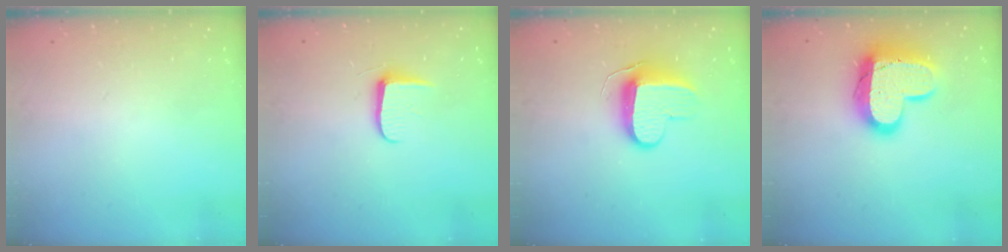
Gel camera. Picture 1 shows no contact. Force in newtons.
{"total": 5.9, "press": 5.8, "slide": 0.8}
{"total": 10.0, "press": 10.0, "slide": 1.1}
{"total": 16.3, "press": 16.2, "slide": 1.4}